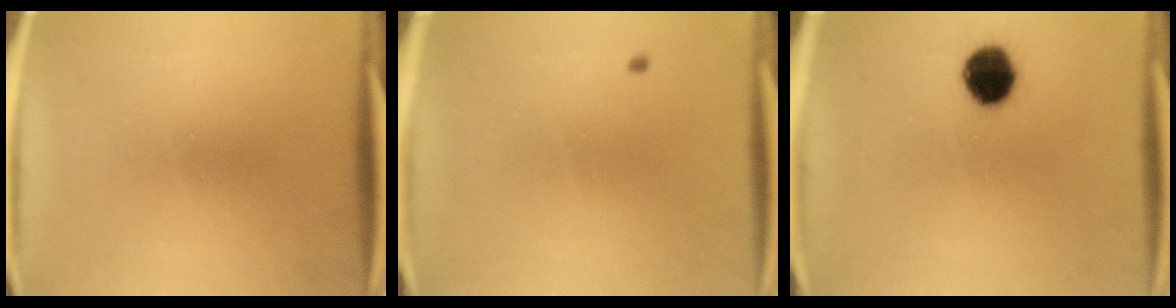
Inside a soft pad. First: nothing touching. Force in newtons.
{"total": 0.6}
{"total": 9.0}